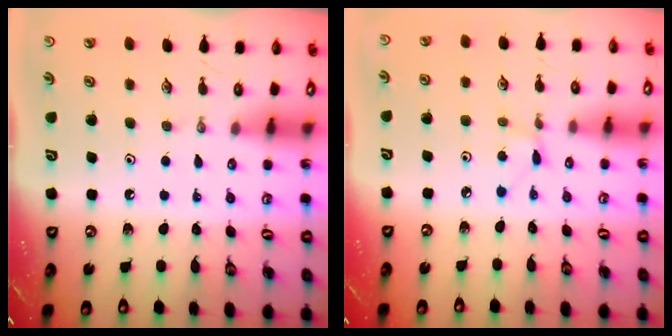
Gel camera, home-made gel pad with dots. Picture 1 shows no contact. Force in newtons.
{"total": 2.8, "press": 2.8, "slide": 0.3}